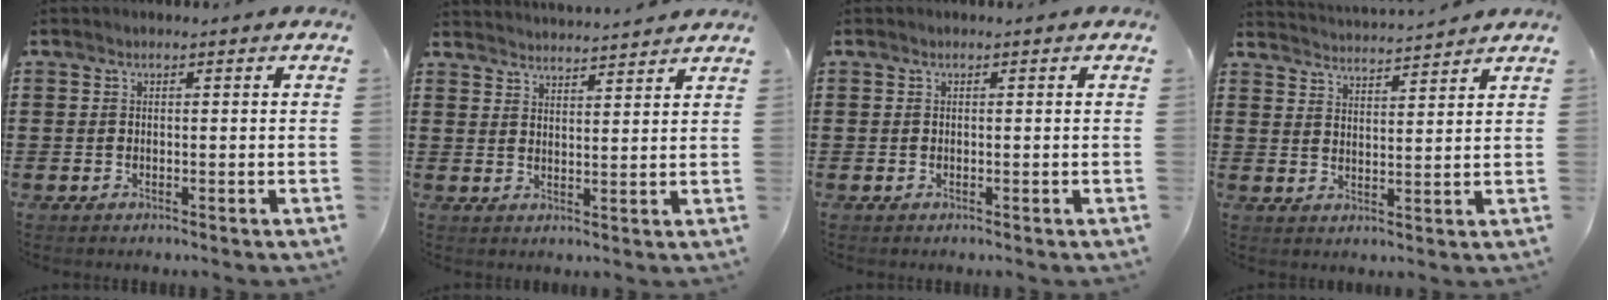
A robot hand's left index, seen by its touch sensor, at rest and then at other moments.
{"total": 3.2, "force": [3.1, -0.6, -0.3], "torque": [-0.005, -0.020, 0.056]}
{"total": 0.0}
{"total": 3.2, "force": [3.1, -0.6, -0.1], "torque": [-0.012, -0.024, 0.052]}